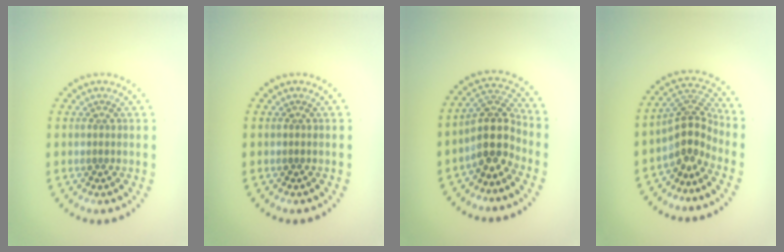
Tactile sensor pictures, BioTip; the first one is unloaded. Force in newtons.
{"total": 0.0}
{"total": 4.2, "press": 3.4, "slide": 2.4}
{"total": 3.8, "press": 2.8, "slide": 2.6}